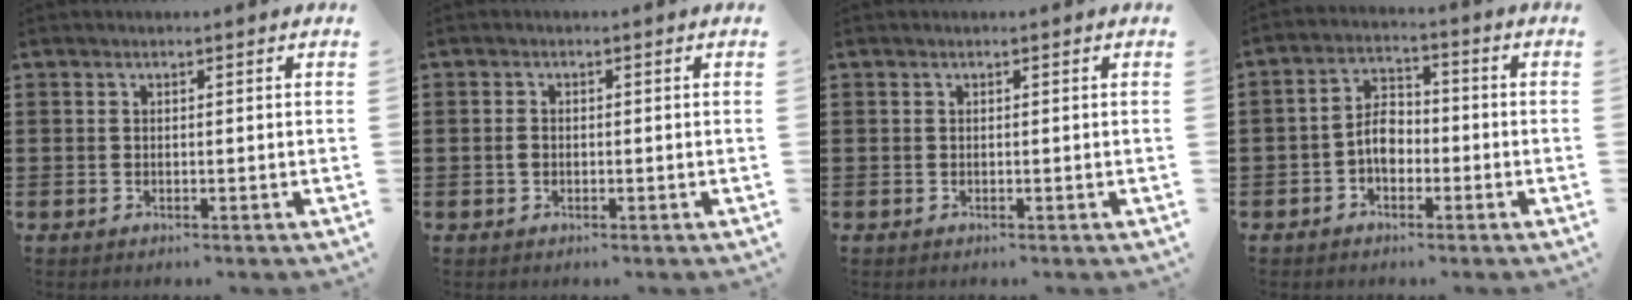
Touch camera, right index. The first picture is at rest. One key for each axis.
{"total": 0.8, "fx": -0.2, "fy": 0.3, "fz": 0.7, "tx": -0.012, "ty": 0.002, "tz": -0.002}
{"total": 0.0}
{"total": 4.7, "fx": -1.4, "fy": 3.0, "fz": 3.4, "tx": -0.073, "ty": 0.004, "tz": -0.028}